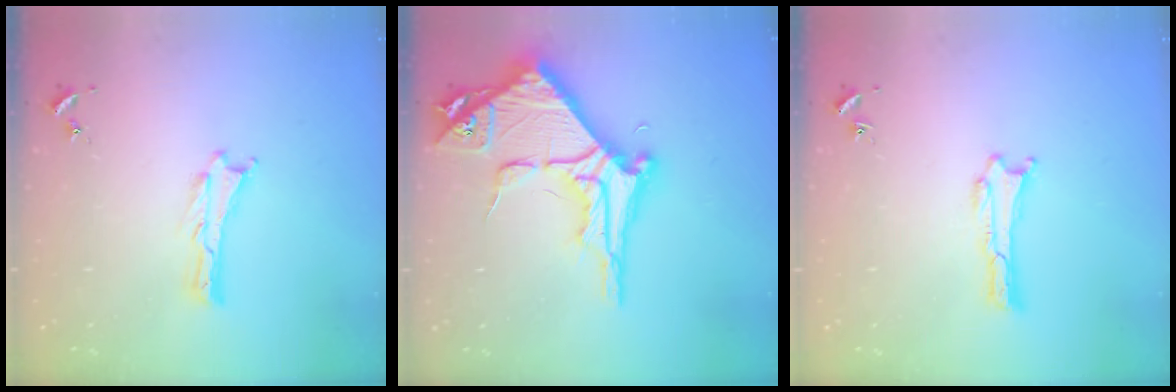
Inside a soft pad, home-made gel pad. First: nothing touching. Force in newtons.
{"total": 11.0, "press": 10.9, "slide": 1.2}
{"total": 0.0}